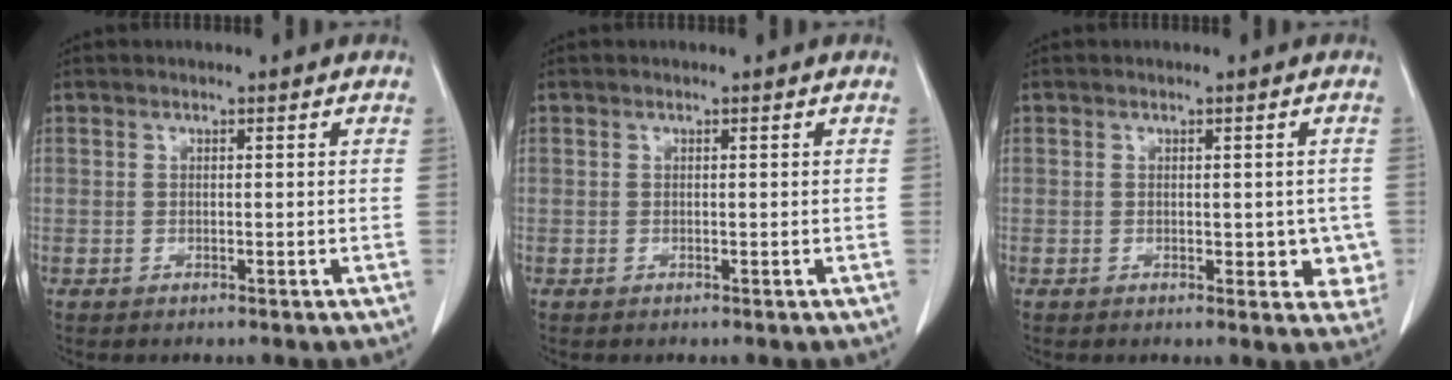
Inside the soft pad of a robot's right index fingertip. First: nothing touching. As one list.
[{"total": 0.0}, {"total": 4.4, "force": [-0.3, 2.6, 3.5], "torque": [-0.020, 0.003, 0.000]}]